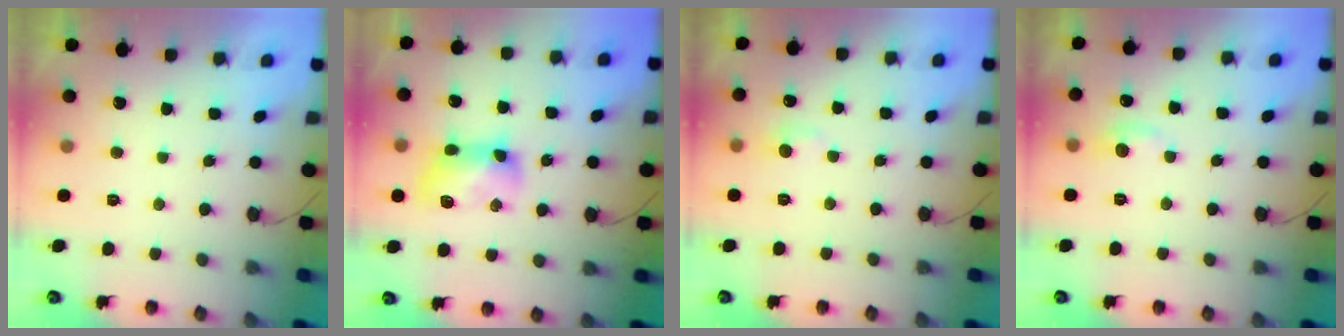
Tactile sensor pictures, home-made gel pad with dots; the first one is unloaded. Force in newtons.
{"total": 9.6, "press": 9.5, "slide": 0.7}
{"total": 4.8, "press": 4.8, "slide": 0.6}
{"total": 5.5, "press": 5.4, "slide": 0.7}